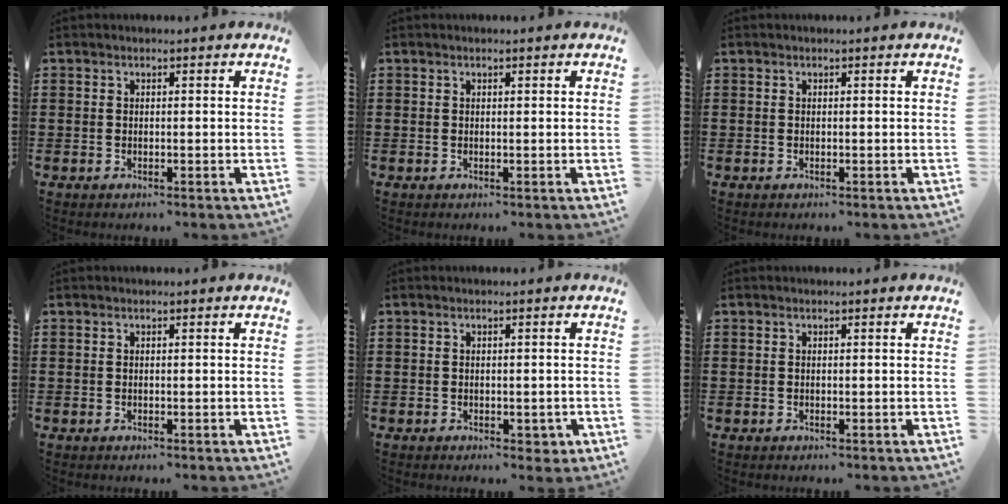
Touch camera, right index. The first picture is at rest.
{"total": 0.0}
{"total": 0.0}
{"total": 0.0}
{"total": 1.7, "force": [-0.7, 1.1, 1.1], "torque": [-0.021, 0.002, -0.013]}
{"total": 0.0}